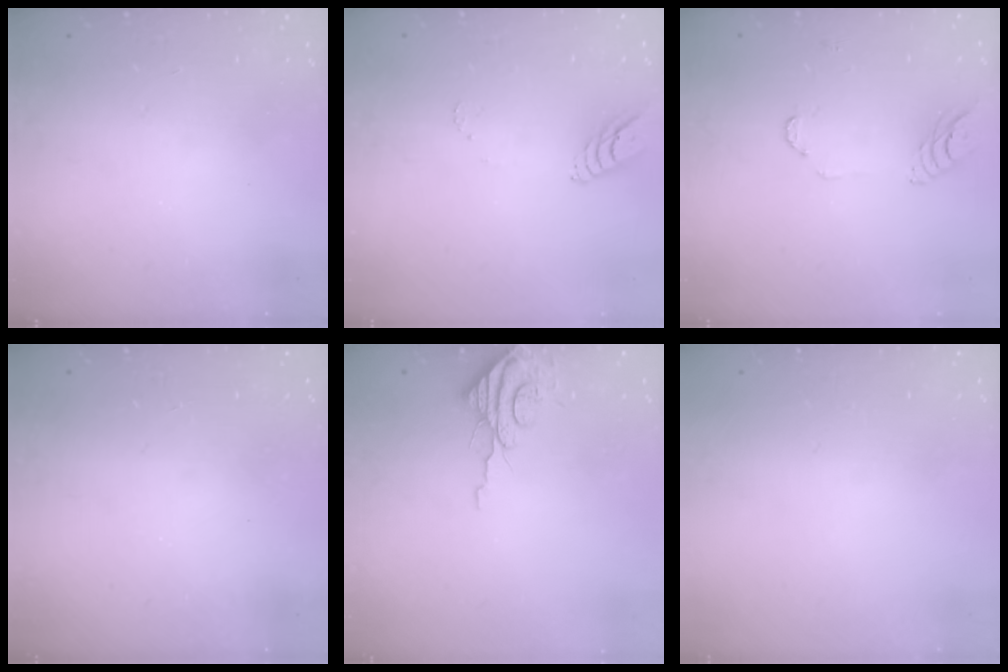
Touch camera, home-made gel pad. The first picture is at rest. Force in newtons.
{"total": 5.6, "press": 5.6, "slide": 0.3}
{"total": 6.8, "press": 6.8, "slide": 0.8}
{"total": 0.0}
{"total": 9.1, "press": 9.1, "slide": 0.7}
{"total": 0.0}